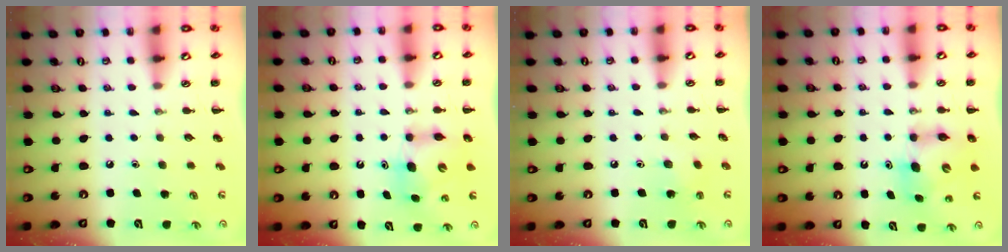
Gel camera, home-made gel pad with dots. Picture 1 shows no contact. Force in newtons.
{"total": 7.3, "press": 7.2, "slide": 0.4}
{"total": 2.8, "press": 2.7, "slide": 0.9}
{"total": 6.7, "press": 6.7, "slide": 0.6}